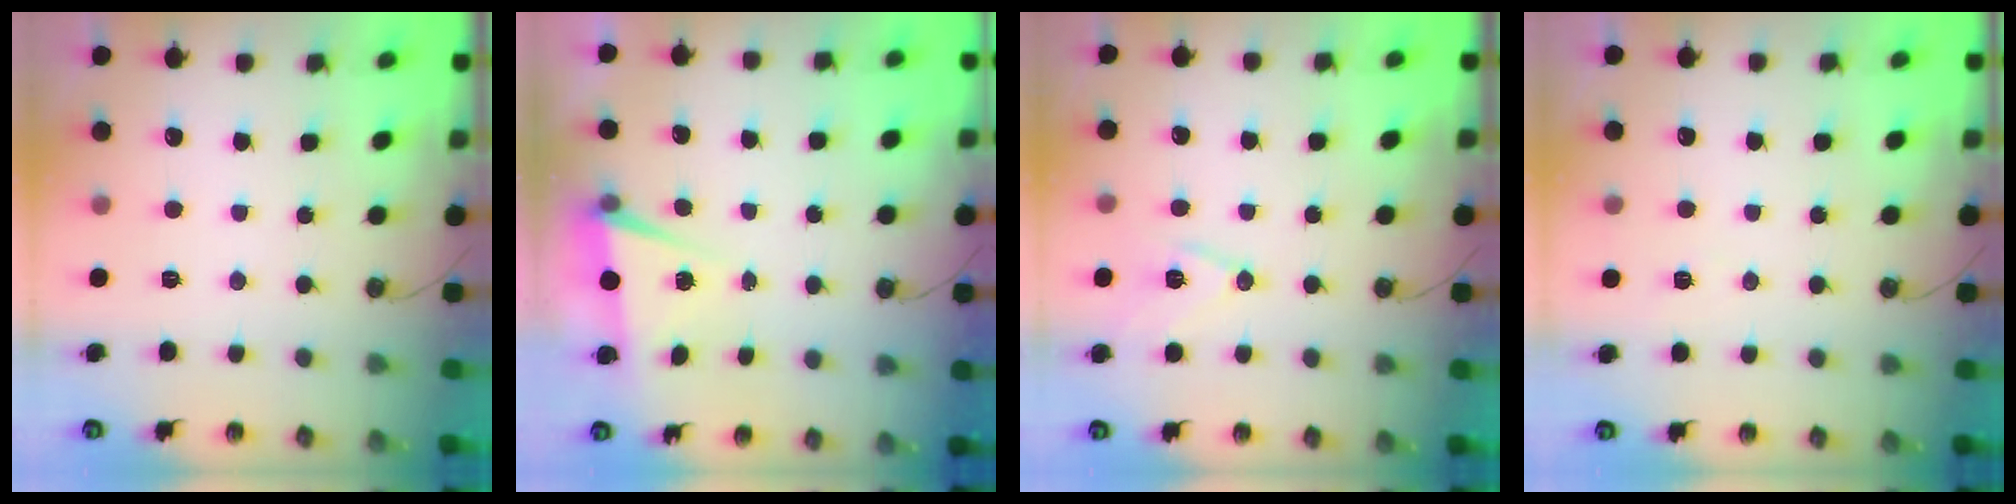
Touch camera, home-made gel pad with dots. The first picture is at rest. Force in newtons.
{"total": 2.0, "press": 1.7, "slide": 1.0}
{"total": 9.2, "press": 8.5, "slide": 3.6}
{"total": 5.5, "press": 3.3, "slide": 4.4}